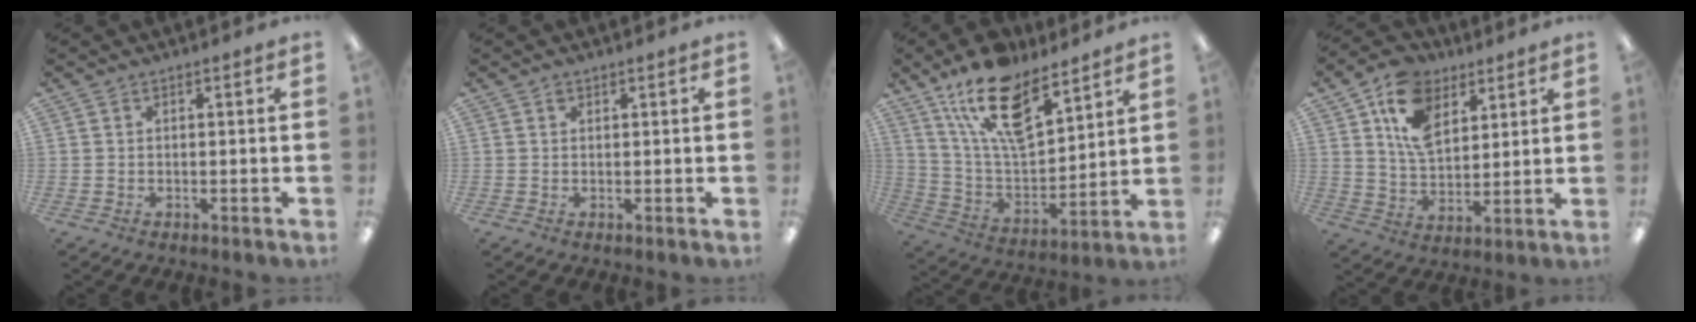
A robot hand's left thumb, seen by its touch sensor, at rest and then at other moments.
{"total": 0.7, "force": [0.3, 0.5, 0.3], "torque": [-0.006, 0.001, 0.006]}
{"total": 18.0, "force": [12.2, 7.5, 10.9], "torque": [-0.203, -0.063, 0.218]}
{"total": 13.2, "force": [6.9, 8.9, 6.8], "torque": [-0.126, -0.019, 0.132]}